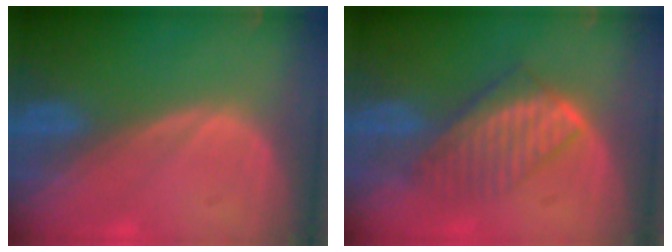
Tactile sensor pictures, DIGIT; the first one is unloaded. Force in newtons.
{"total": 6.6, "press": 6.4, "slide": 1.8}